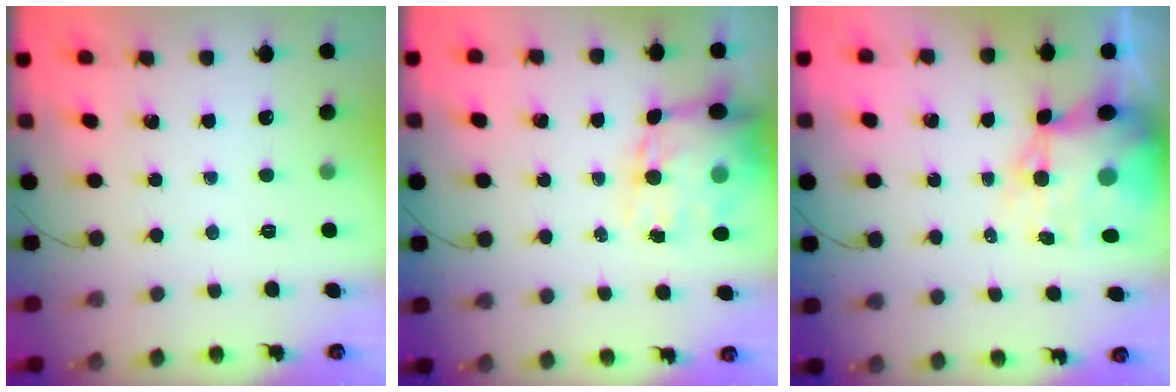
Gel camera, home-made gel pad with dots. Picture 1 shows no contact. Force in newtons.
{"total": 16.1, "press": 15.6, "slide": 3.8}
{"total": 12.4, "press": 11.9, "slide": 3.3}